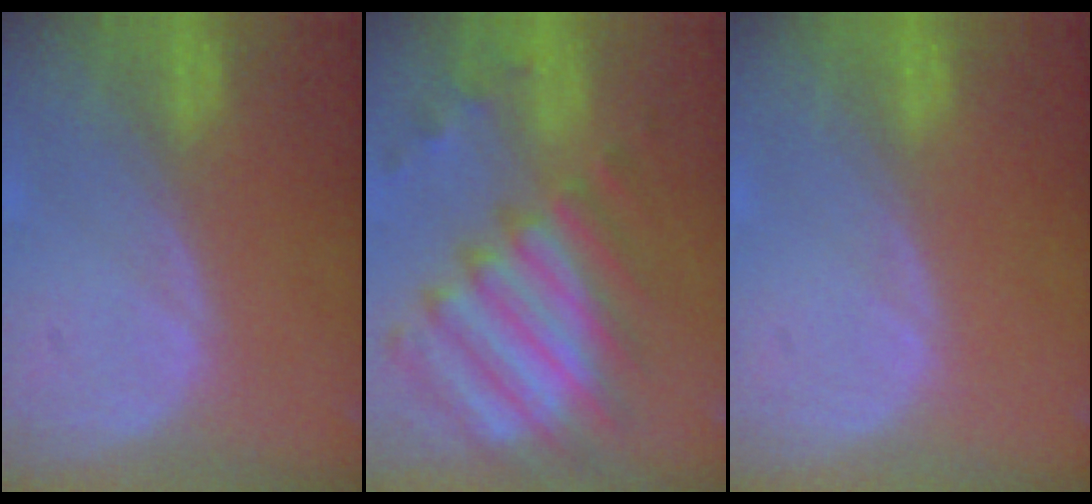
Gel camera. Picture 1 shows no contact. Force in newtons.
{"total": 11.9, "press": 10.4, "slide": 5.8}
{"total": 0.0}